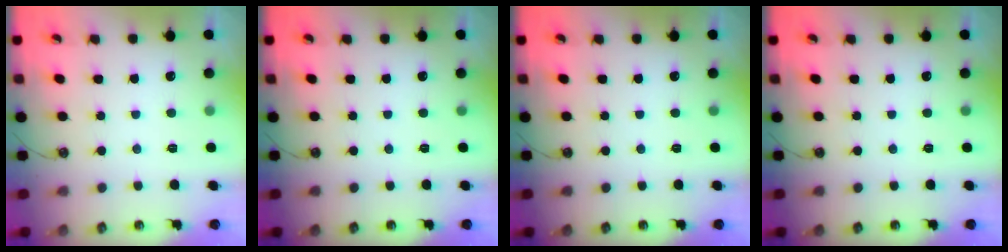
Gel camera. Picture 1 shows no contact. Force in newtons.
{"total": 0.0}
{"total": 0.0}
{"total": 0.0}